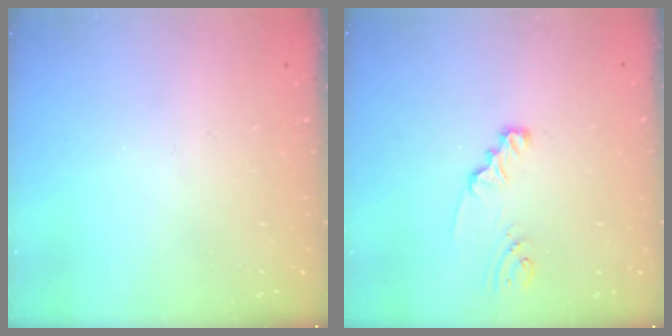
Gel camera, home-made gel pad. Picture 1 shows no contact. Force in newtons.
{"total": 2.1, "press": 2.1, "slide": 0.2}